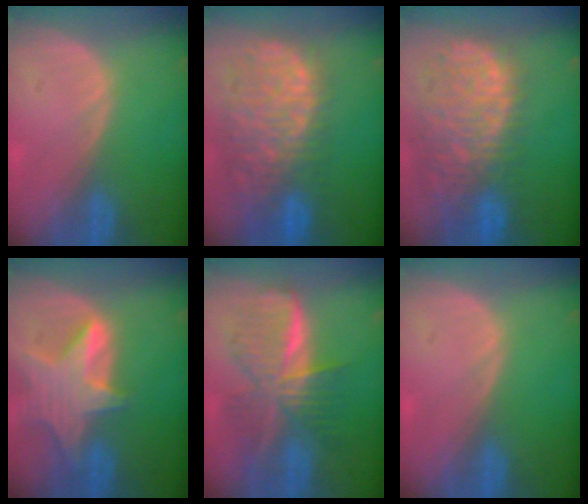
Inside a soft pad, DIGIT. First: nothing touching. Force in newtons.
{"total": 13.1, "press": 10.9, "slide": 7.3}
{"total": 13.6, "press": 11.2, "slide": 7.7}
{"total": 8.4, "press": 7.5, "slide": 3.9}
{"total": 9.4, "press": 9.4, "slide": 0.5}
{"total": 0.0}